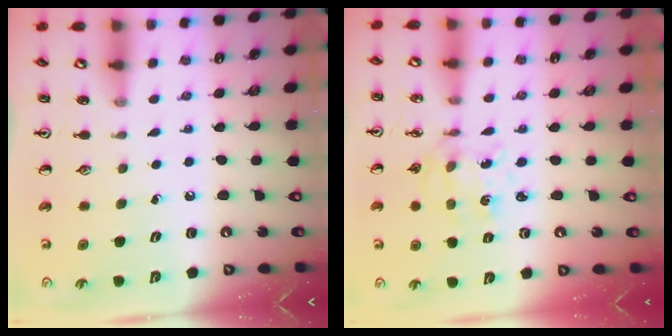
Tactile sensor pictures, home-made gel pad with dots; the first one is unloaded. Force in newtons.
{"total": 2.9, "press": 2.7, "slide": 1.0}